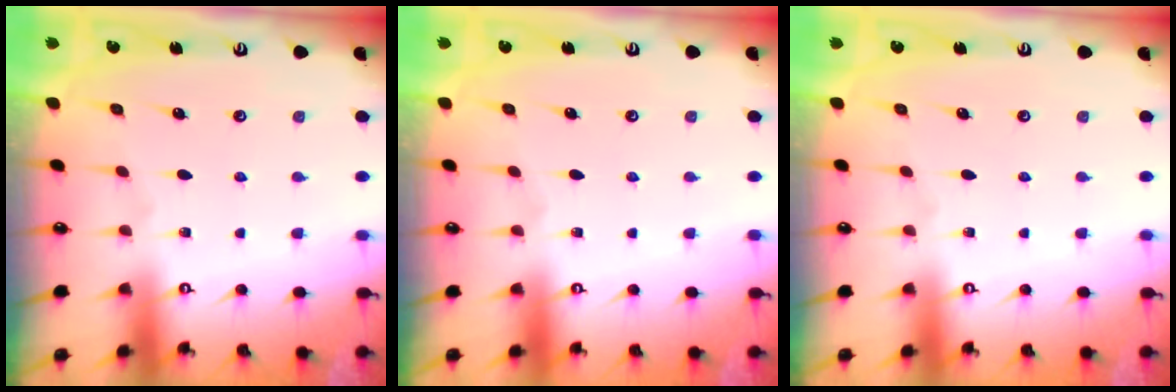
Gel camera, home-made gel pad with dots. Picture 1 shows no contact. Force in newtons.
{"total": 0.0}
{"total": 0.0}